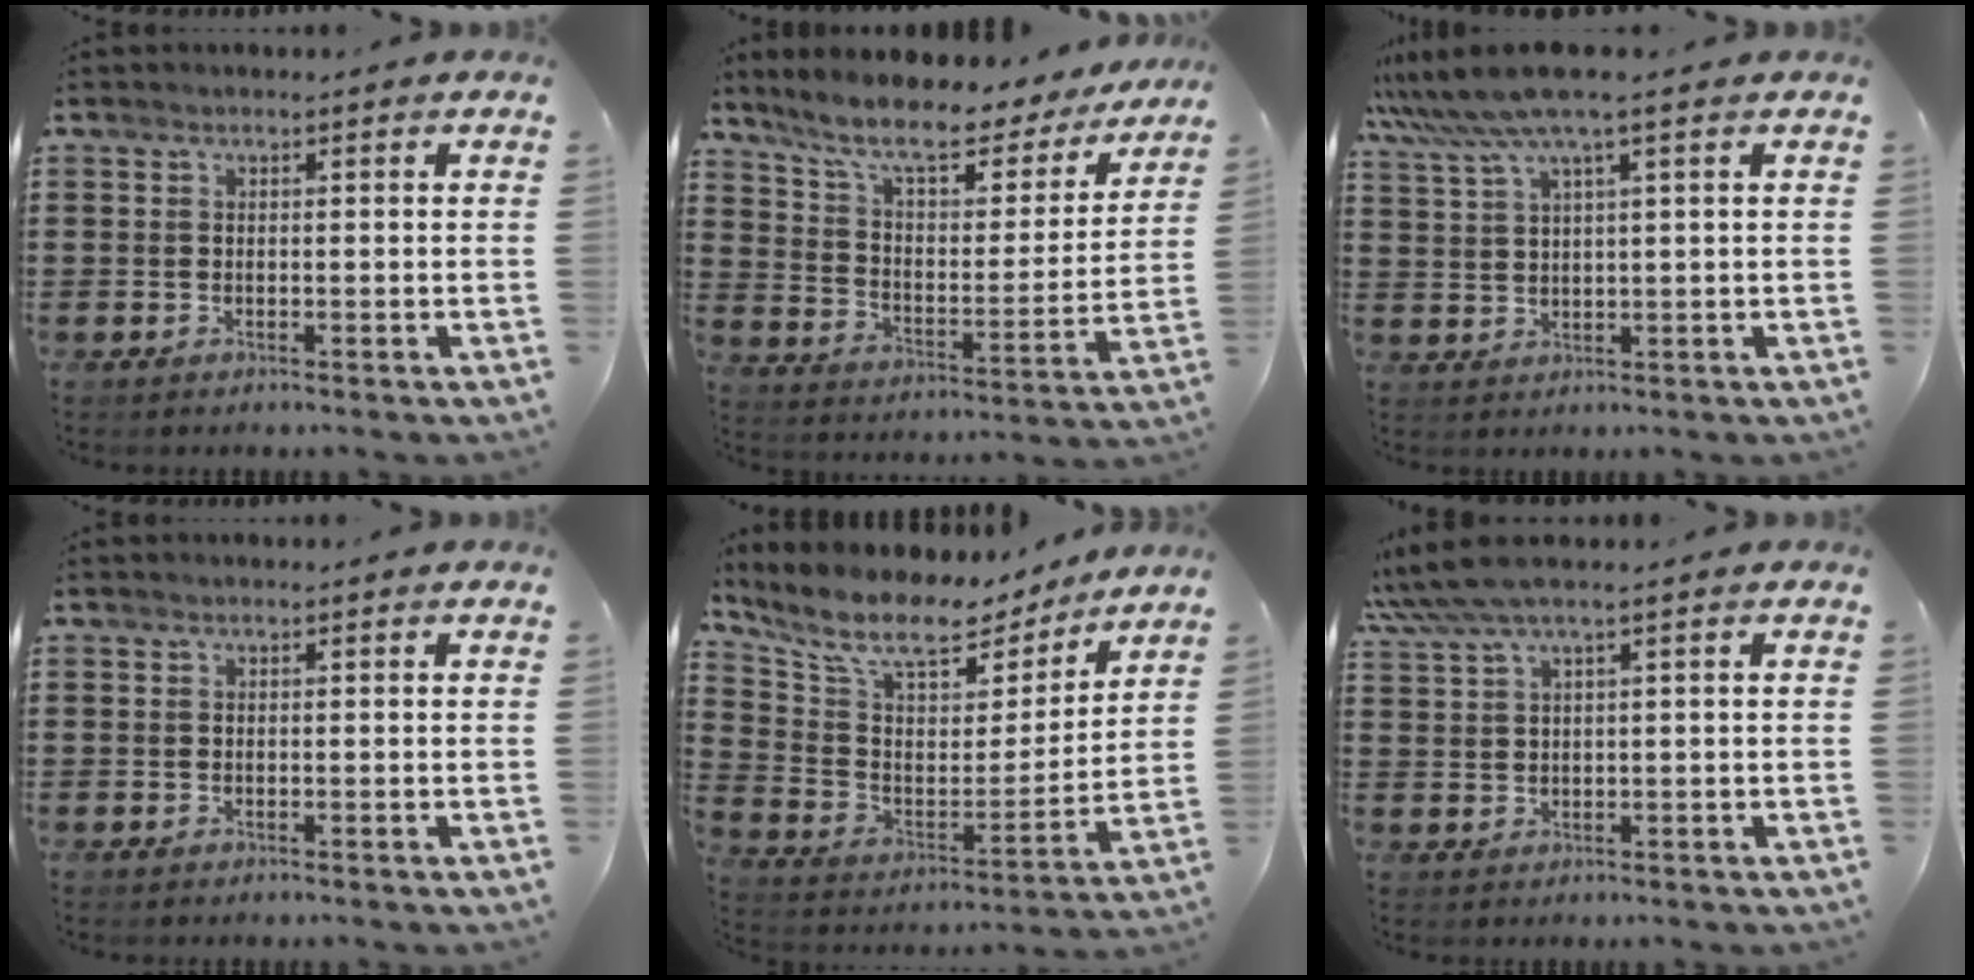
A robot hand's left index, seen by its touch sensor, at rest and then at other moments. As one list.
[{"total": 9.5, "force": [7.8, 1.8, 5.2], "torque": [-0.123, -0.048, 0.130]}, {"total": 6.7, "force": [4.4, -0.1, 5.1], "torque": [-0.117, -0.012, 0.076]}, {"total": 0.0}, {"total": 10.2, "force": [8.1, 3.4, 5.3], "torque": [-0.134, -0.050, 0.136]}, {"total": 3.7, "force": [2.1, -0.1, 3.0], "torque": [-0.070, -0.002, 0.034]}]